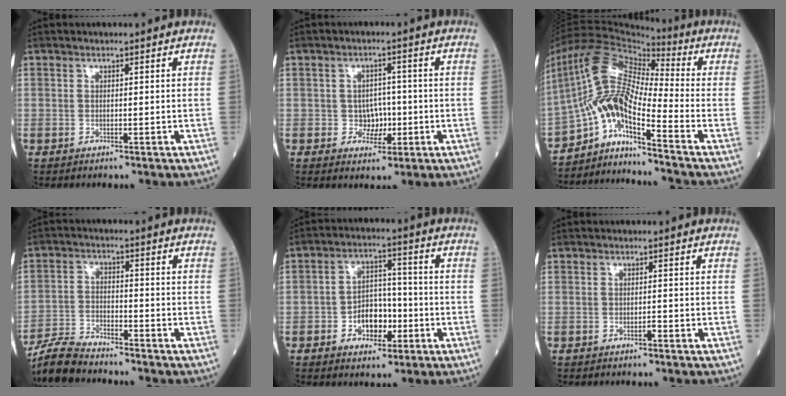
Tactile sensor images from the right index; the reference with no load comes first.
{"total": 3.8, "force": [-0.7, 3.0, 2.2], "torque": [-0.023, 0.007, -0.008]}
{"total": 12.3, "force": [-6.5, 1.8, 10.3], "torque": [-0.216, 0.018, -0.116]}
{"total": 7.4, "force": [-7.0, 0.8, 2.0], "torque": [-0.044, -0.018, -0.133]}
{"total": 7.2, "force": [-2.4, 4.4, 5.2], "torque": [-0.089, 0.016, -0.039]}
{"total": 0.7, "force": [-0.4, 0.1, 0.5], "torque": [-0.011, 0.000, -0.007]}